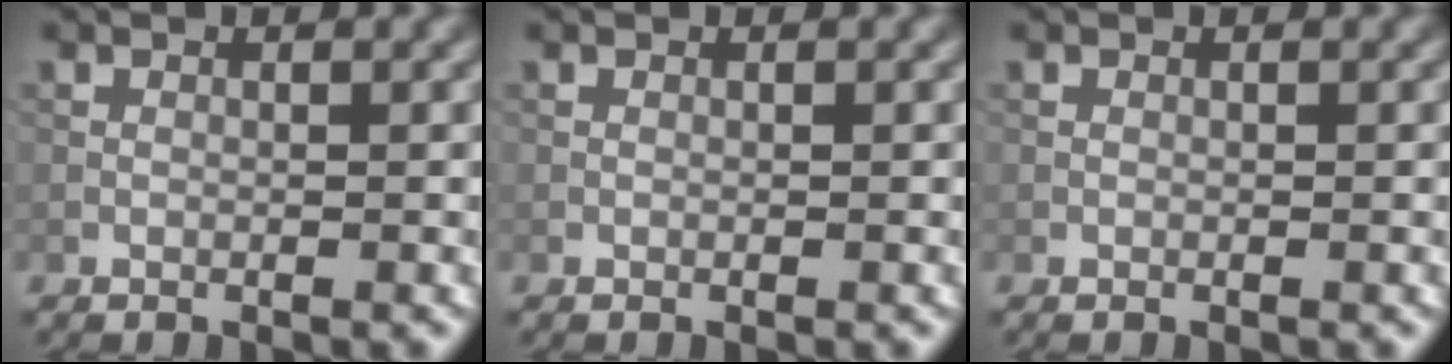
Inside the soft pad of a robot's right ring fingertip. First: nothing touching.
{"total": 0.0}
{"total": 0.0}